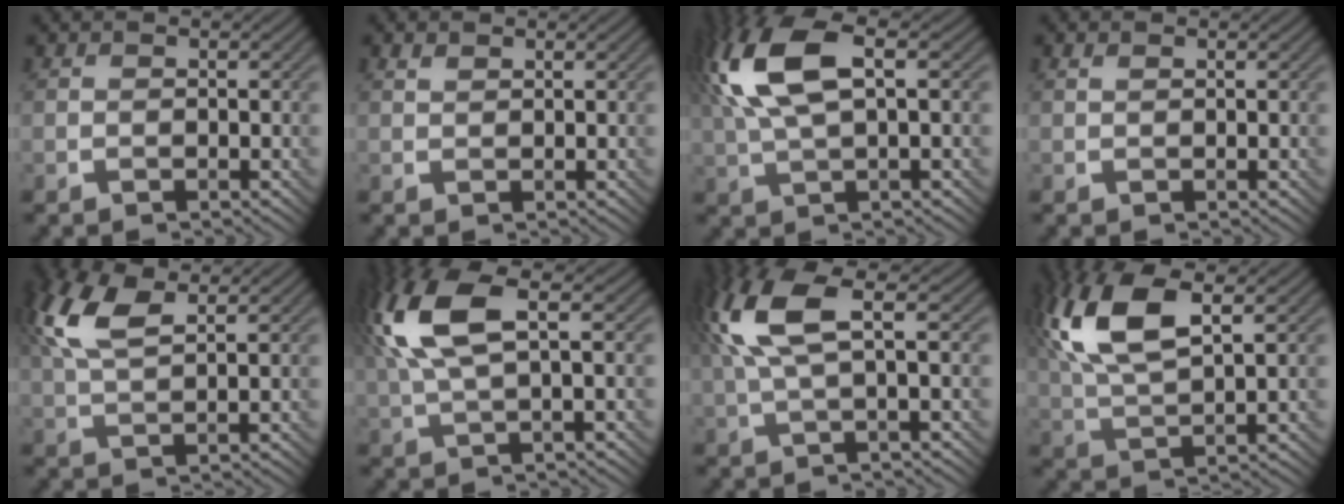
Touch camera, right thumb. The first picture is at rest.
{"total": 1.0, "force": [0.8, 0.4, 0.6], "torque": [-0.016, 0.000, 0.016]}
{"total": 11.4, "force": [3.1, 4.4, 10.0], "torque": [-0.246, 0.020, 0.058]}
{"total": 0.6, "force": [0.4, 0.2, 0.5], "torque": [-0.010, 0.002, 0.008]}
{"total": 8.3, "force": [3.7, 3.1, 6.8], "torque": [-0.163, 0.021, 0.069]}
{"total": 10.4, "force": [2.8, 3.6, 9.4], "torque": [-0.232, 0.025, 0.054]}
{"total": 9.4, "force": [2.3, 2.6, 8.8], "torque": [-0.197, 0.029, 0.041]}
{"total": 12.3, "force": [4.7, 4.7, 10.3], "torque": [-0.246, 0.021, 0.092]}